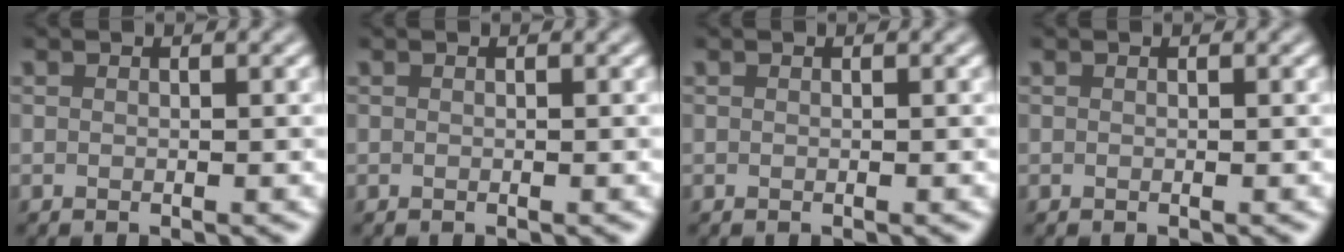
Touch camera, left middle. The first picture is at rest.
{"total": 0.0}
{"total": 0.0}
{"total": 0.0}